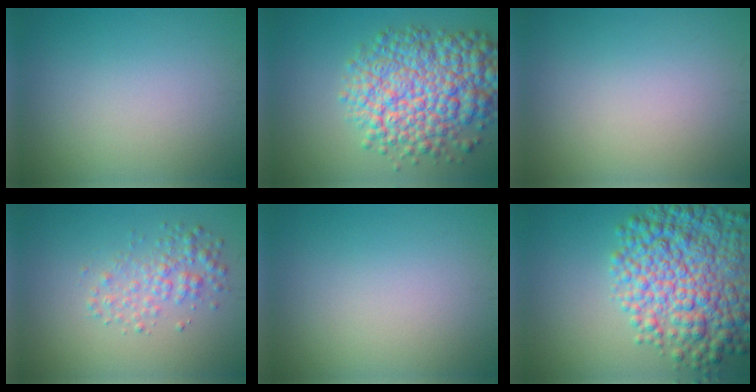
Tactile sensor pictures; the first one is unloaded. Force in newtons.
{"total": 9.9, "press": 9.9, "slide": 0.3}
{"total": 0.0}
{"total": 2.6, "press": 2.6, "slide": 0.0}
{"total": 0.0}
{"total": 9.6, "press": 9.6, "slide": 0.3}